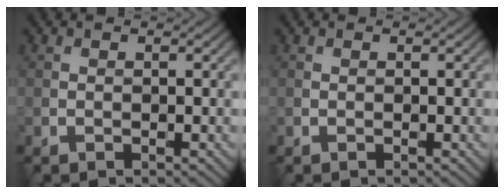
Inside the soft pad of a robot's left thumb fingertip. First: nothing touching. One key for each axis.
{"total": 0.0}